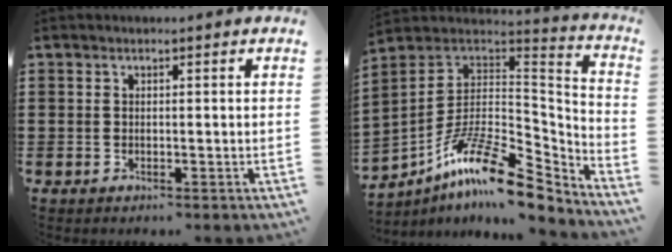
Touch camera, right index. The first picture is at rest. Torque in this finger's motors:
{"motor_torque": [-0.76, 0.85, -1.05, -0.21]}